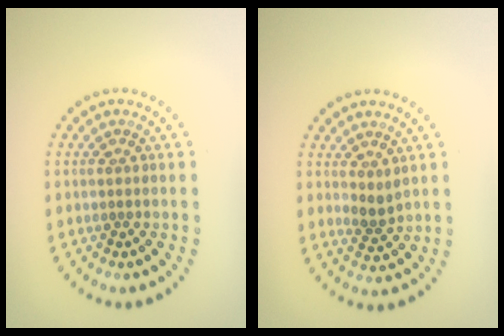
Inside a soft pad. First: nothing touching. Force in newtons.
{"total": 1.4, "press": 1.1, "slide": 0.9}